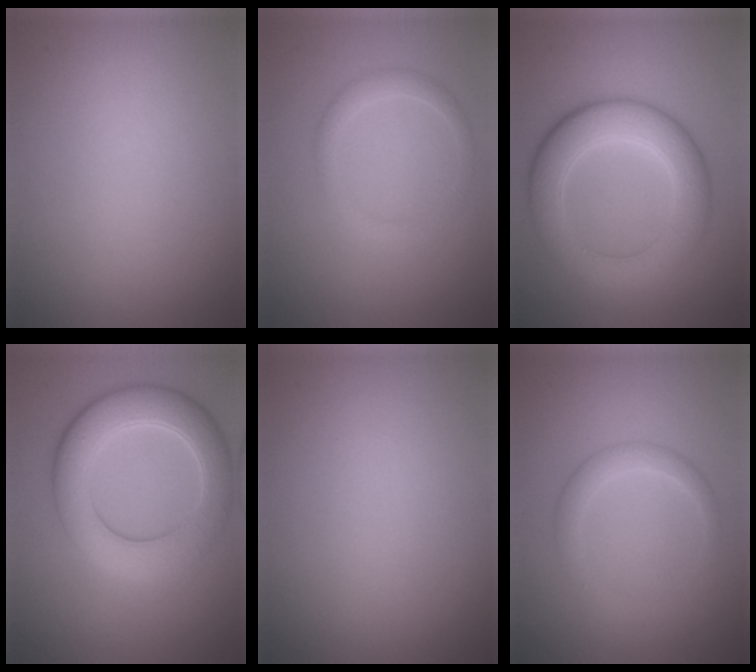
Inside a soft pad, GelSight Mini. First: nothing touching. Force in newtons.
{"total": 1.5, "press": 1.5, "slide": 0.1}
{"total": 6.5, "press": 6.4, "slide": 0.5}
{"total": 6.7, "press": 6.7, "slide": 0.3}
{"total": 0.0}
{"total": 2.0, "press": 2.0, "slide": 0.1}